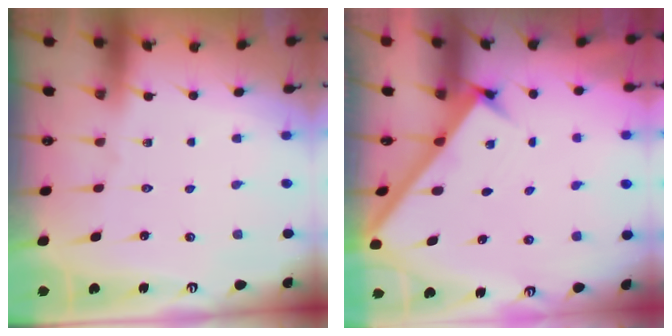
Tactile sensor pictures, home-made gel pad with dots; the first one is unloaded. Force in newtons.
{"total": 2.4, "press": 2.4, "slide": 0.3}